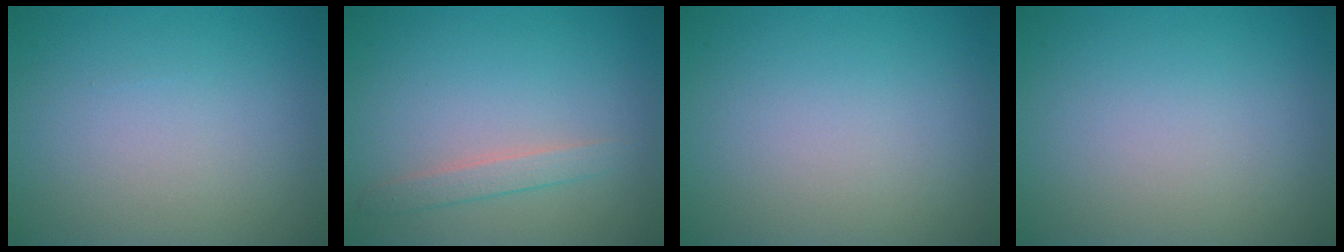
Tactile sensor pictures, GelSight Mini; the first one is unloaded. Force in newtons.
{"total": 1.6, "press": 1.6, "slide": 0.0}
{"total": 0.0}
{"total": 0.0}